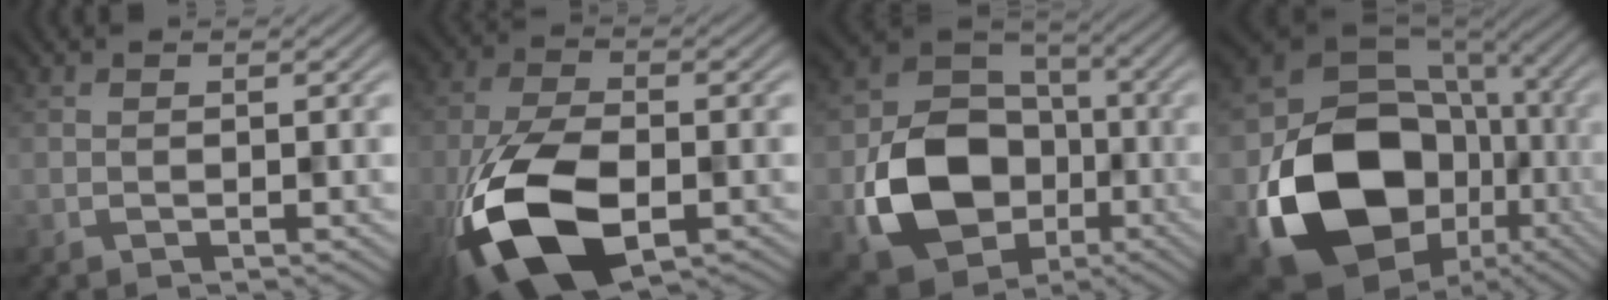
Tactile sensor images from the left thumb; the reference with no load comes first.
{"total": 13.9, "force": [-6.5, 6.9, 10.2], "torque": [-0.223, -0.038, -0.119]}
{"total": 12.3, "force": [-4.1, 9.8, 6.1], "torque": [-0.131, -0.027, -0.074]}
{"total": 16.9, "force": [-4.3, 13.9, 8.6], "torque": [-0.178, -0.066, -0.043]}